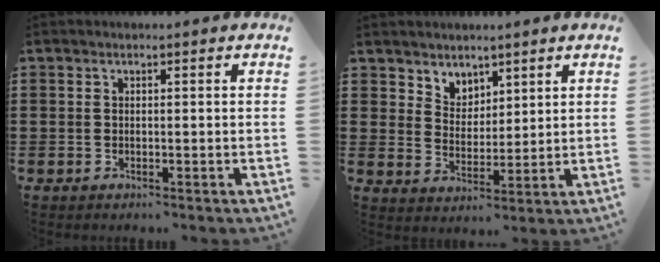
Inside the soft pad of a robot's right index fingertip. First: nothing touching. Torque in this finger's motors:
{"motor_torque": [0.06, -0.05, 0.06, 0.04]}